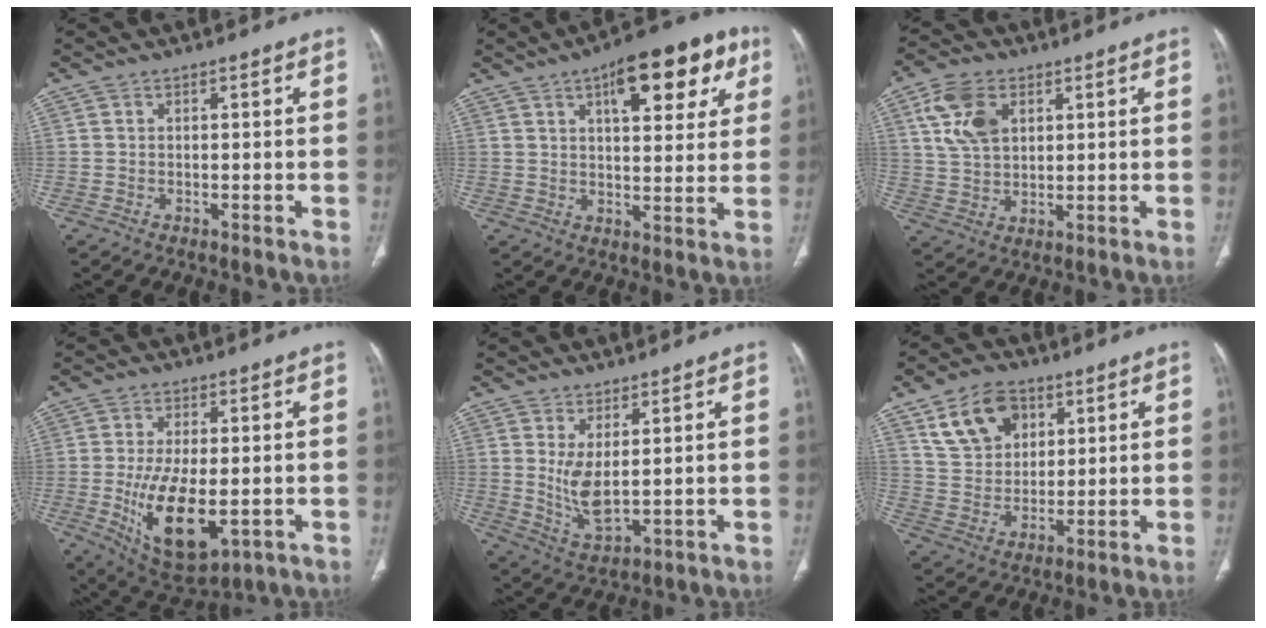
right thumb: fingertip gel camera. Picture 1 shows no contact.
{"total": 17.5, "force": [8.0, 7.3, 13.7], "torque": [-0.143, -0.008, 0.105]}
{"total": 9.7, "force": [3.7, 6.3, 6.3], "torque": [-0.112, -0.006, 0.075]}
{"total": 14.3, "force": [-3.1, 6.8, 12.2], "torque": [-0.205, -0.017, -0.032]}
{"total": 6.7, "force": [1.3, 2.7, 6.0], "torque": [-0.119, -0.026, 0.041]}
{"total": 12.1, "force": [5.8, 8.6, 6.3], "torque": [-0.080, -0.015, 0.112]}